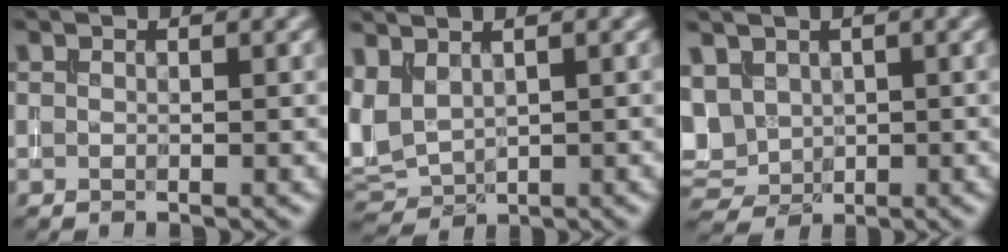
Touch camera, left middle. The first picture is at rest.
{"total": 3.3, "force": [1.0, 2.3, 2.2], "torque": [-0.063, 0.008, 0.023]}
{"total": 4.2, "force": [1.1, 3.4, 2.3], "torque": [-0.071, 0.001, 0.028]}